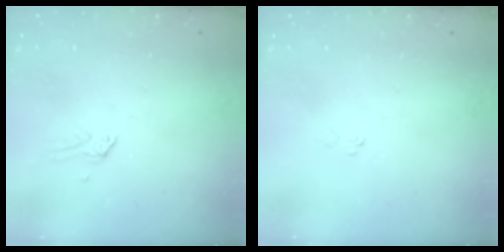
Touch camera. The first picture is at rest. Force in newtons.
{"total": 3.7, "press": 3.7, "slide": 0.0}